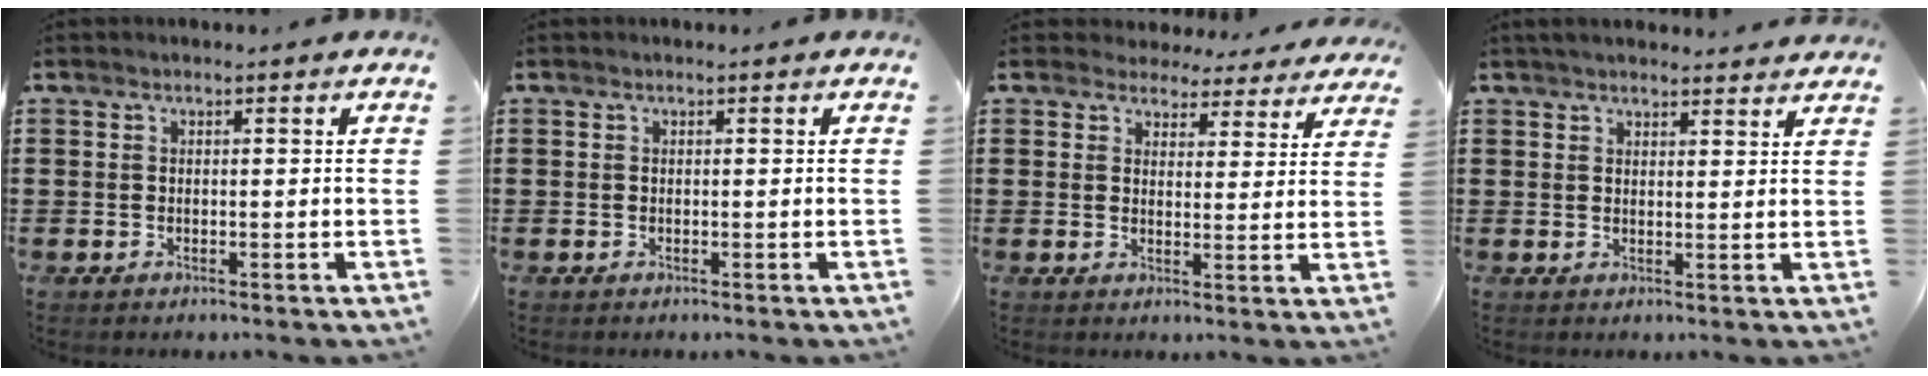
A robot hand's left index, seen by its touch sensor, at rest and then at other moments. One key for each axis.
{"total": 0.0}
{"total": 3.6, "fx": 3.4, "fy": 1.0, "fz": 0.3, "tx": -0.017, "ty": -0.014, "tz": 0.059}
{"total": 2.6, "fx": 2.5, "fy": 0.2, "fz": 0.4, "tx": -0.014, "ty": -0.003, "tz": 0.048}